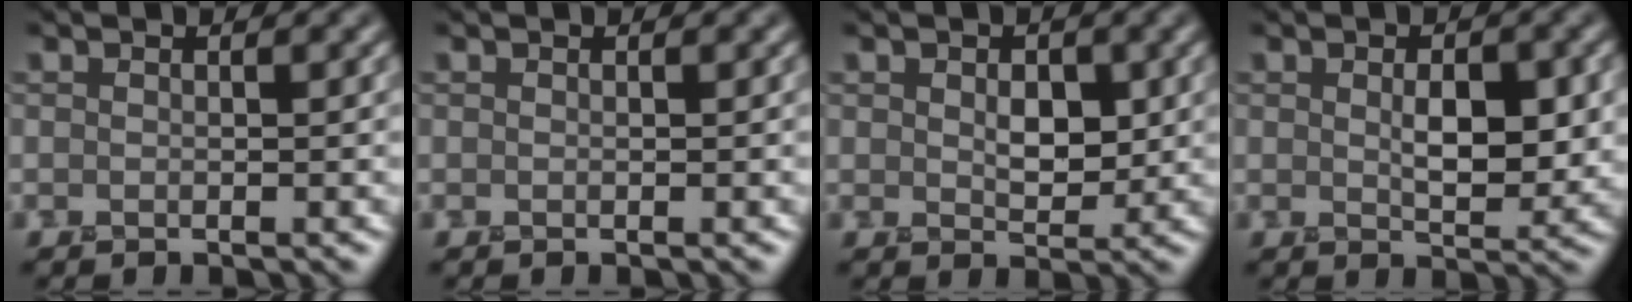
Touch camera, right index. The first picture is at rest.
{"total": 0.0}
{"total": 2.0, "force": [0.6, 1.4, 1.3], "torque": [-0.025, 0.004, 0.017]}
{"total": 3.2, "force": [0.5, 1.5, 2.7], "torque": [-0.049, 0.005, 0.018]}